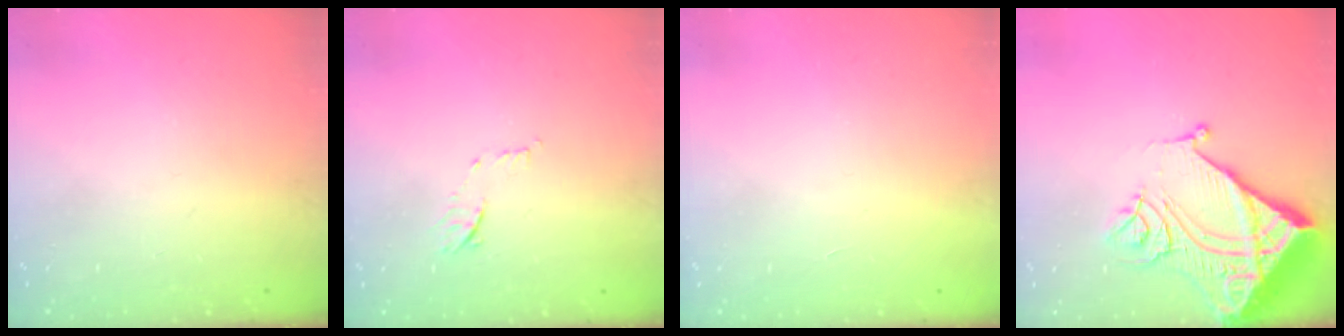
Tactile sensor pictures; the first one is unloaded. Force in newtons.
{"total": 8.0, "press": 7.9, "slide": 1.0}
{"total": 1.6, "press": 1.6, "slide": 0.1}
{"total": 14.2, "press": 14.1, "slide": 1.8}